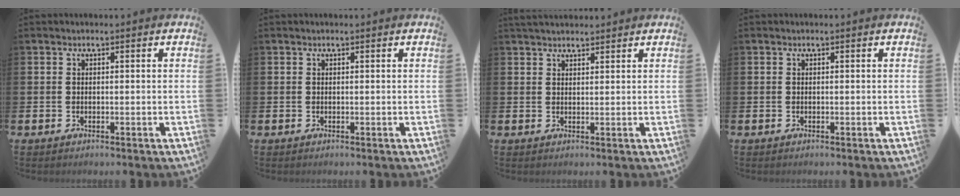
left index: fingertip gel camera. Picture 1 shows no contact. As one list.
[{"total": 0.0}, {"total": 2.3, "force": [2.2, 0.5, 0.4], "torque": [-0.004, -0.006, 0.038]}, {"total": 0.0}]